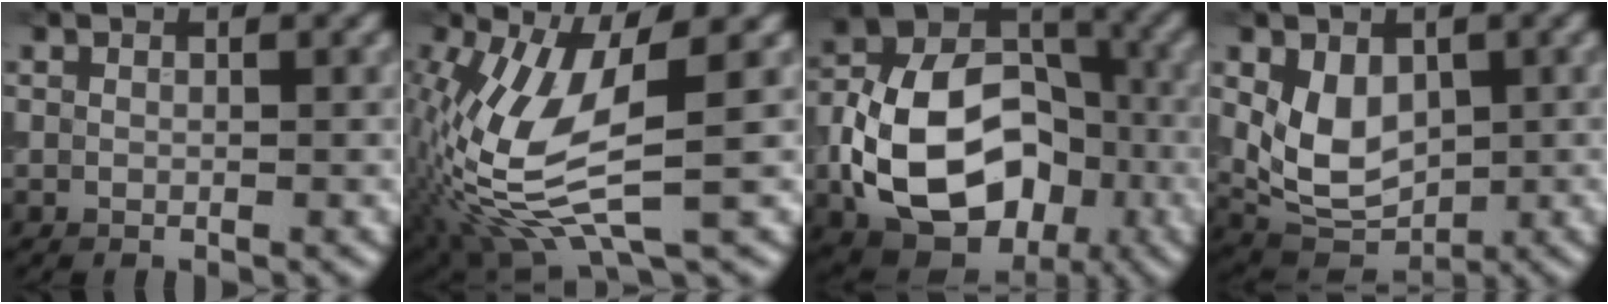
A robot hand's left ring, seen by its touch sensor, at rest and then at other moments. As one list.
[{"total": 10.0, "force": [-1.1, 3.9, 9.2], "torque": [-0.210, -0.011, -0.024]}, {"total": 13.4, "force": [-3.4, 9.4, 8.9], "torque": [-0.158, -0.010, -0.071]}, {"total": 5.4, "force": [0.6, 3.7, 3.8], "torque": [-0.068, -0.011, 0.018]}]